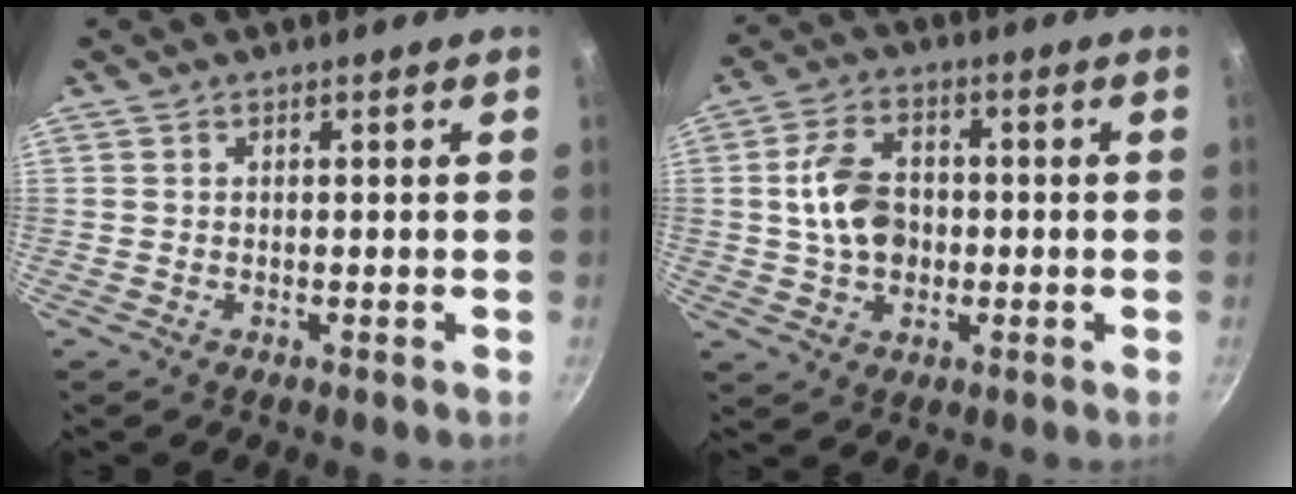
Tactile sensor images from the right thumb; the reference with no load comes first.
{"total": 9.7, "force": [-0.2, 6.9, 6.7], "torque": [-0.110, 0.016, -0.007]}